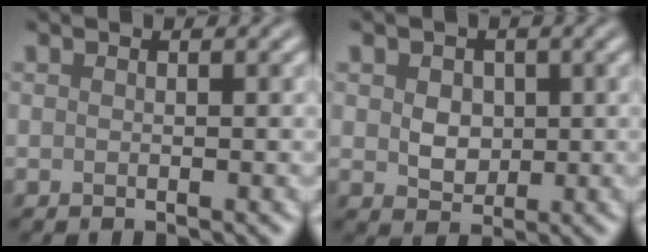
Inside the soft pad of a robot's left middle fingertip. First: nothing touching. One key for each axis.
{"total": 2.4, "fx": 0.4, "fy": 2.0, "fz": 1.2, "tx": -0.025, "ty": 0.001, "tz": 0.006}